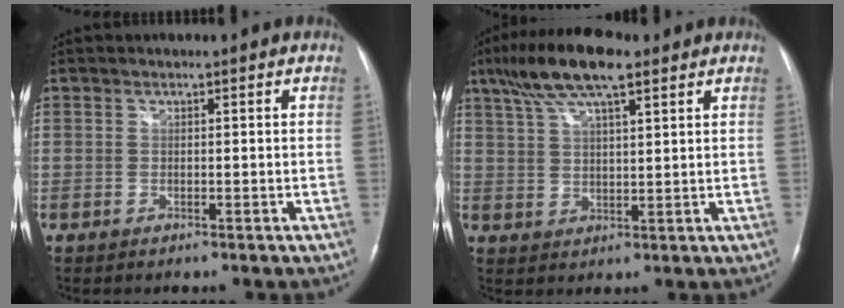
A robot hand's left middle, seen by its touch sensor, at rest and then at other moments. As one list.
[{"total": 11.1, "force": [7.3, 2.5, 8.0], "torque": [-0.157, 0.021, 0.131]}]